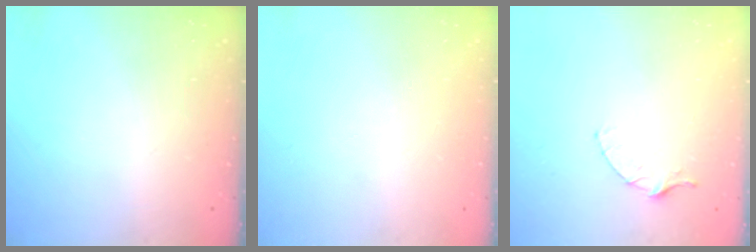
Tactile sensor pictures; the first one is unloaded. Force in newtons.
{"total": 0.0}
{"total": 3.6, "press": 3.6, "slide": 0.4}